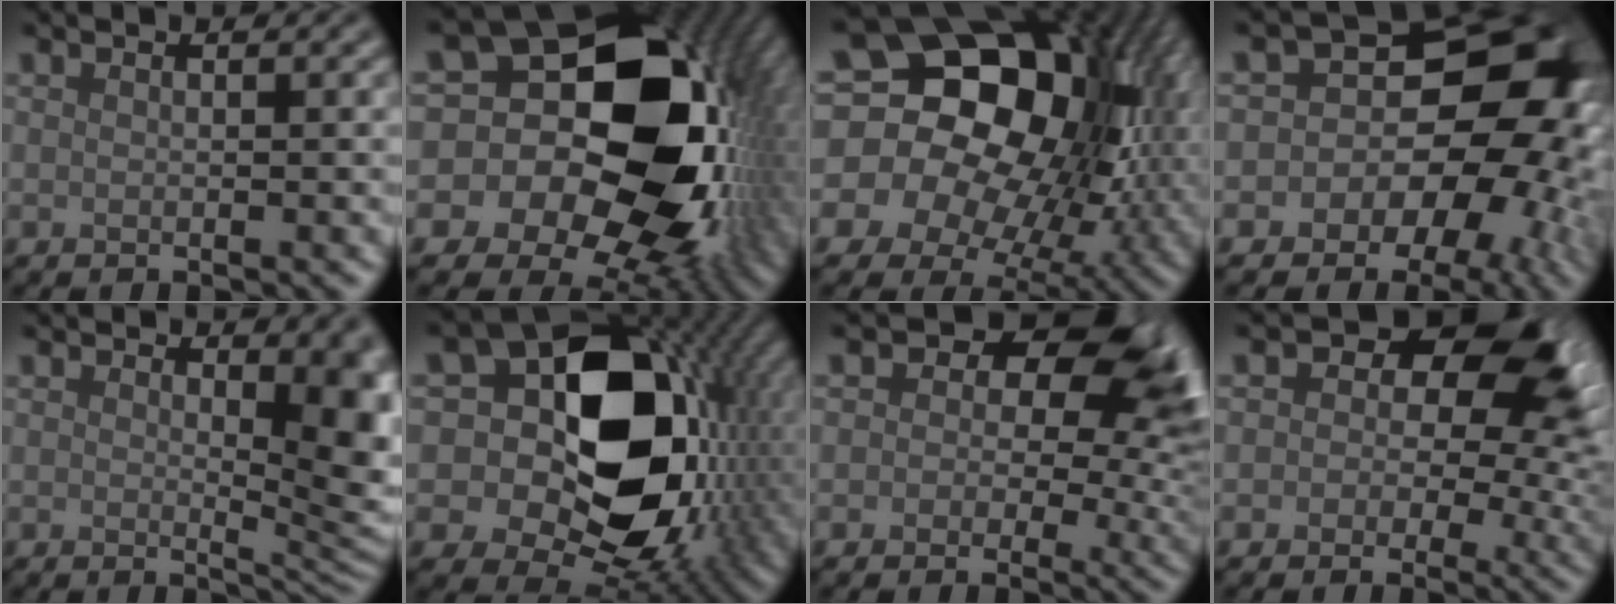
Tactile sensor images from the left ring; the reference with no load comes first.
{"total": 21.7, "force": [0.9, 16.5, 14.2], "torque": [-0.203, -0.011, 0.008]}
{"total": 21.8, "force": [2.3, 16.9, 13.5], "torque": [-0.219, 0.003, 0.021]}
{"total": 16.3, "force": [-1.4, 13.3, 9.3], "torque": [-0.112, 0.026, -0.053]}
{"total": 6.4, "force": [1.4, 2.6, 5.6], "torque": [-0.064, -0.013, 0.030]}
{"total": 18.9, "force": [2.5, 14.0, 12.4], "torque": [-0.176, 0.000, 0.059]}
{"total": 10.1, "force": [3.4, 6.4, 7.0], "torque": [-0.078, 0.000, 0.047]}
{"total": 9.3, "force": [2.7, 6.2, 6.5], "torque": [-0.064, 0.003, 0.027]}